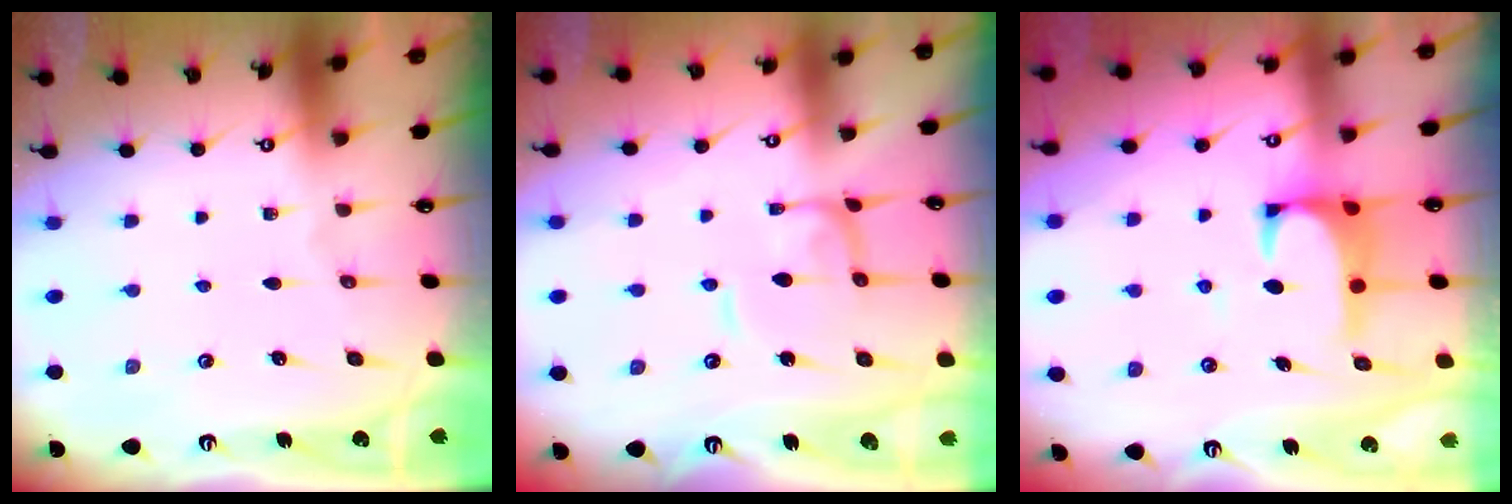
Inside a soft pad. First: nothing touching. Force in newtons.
{"total": 0.0}
{"total": 2.7, "press": 2.5, "slide": 0.8}